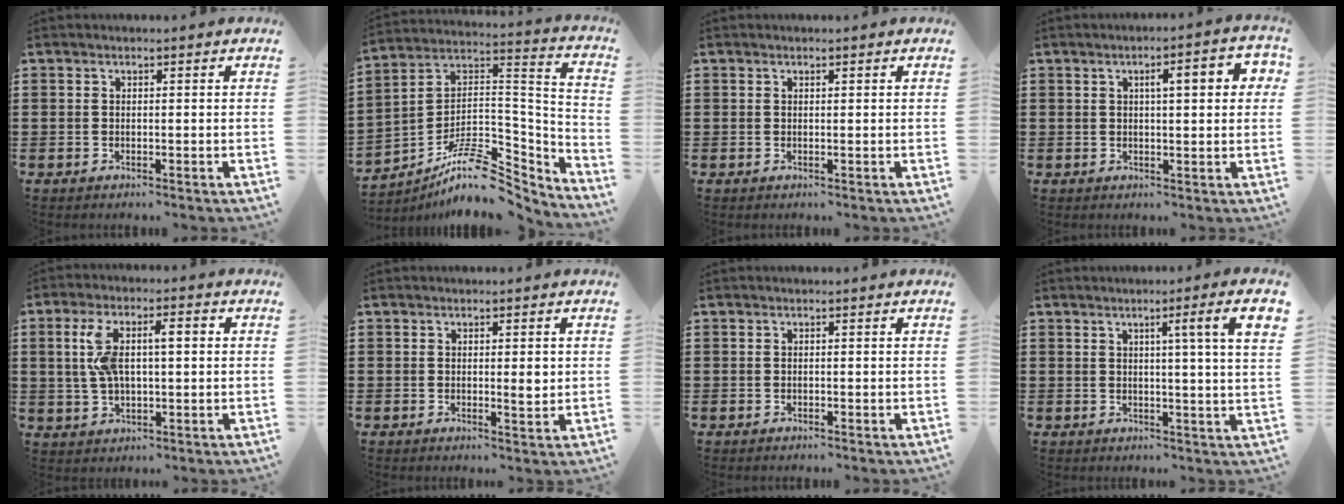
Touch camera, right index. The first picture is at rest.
{"total": 10.7, "force": [-8.0, 3.8, 6.1], "torque": [-0.115, 0.013, -0.153]}
{"total": 0.0}
{"total": 4.7, "force": [1.1, 1.0, 4.4], "torque": [-0.069, 0.002, 0.011]}
{"total": 7.8, "force": [1.4, 3.0, 7.1], "torque": [-0.153, 0.008, 0.016]}
{"total": 2.8, "force": [0.2, 0.6, 2.8], "torque": [-0.044, -0.003, -0.001]}
{"total": 0.0}
{"total": 6.1, "force": [2.3, -0.8, 5.5], "torque": [-0.093, -0.010, 0.031]}